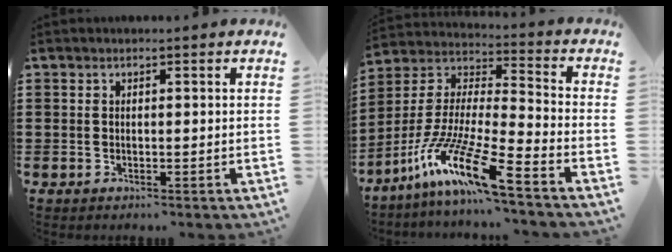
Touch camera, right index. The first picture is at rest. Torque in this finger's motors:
{"motor_torque": [2.14, 0.00, 1.05, 0.21]}